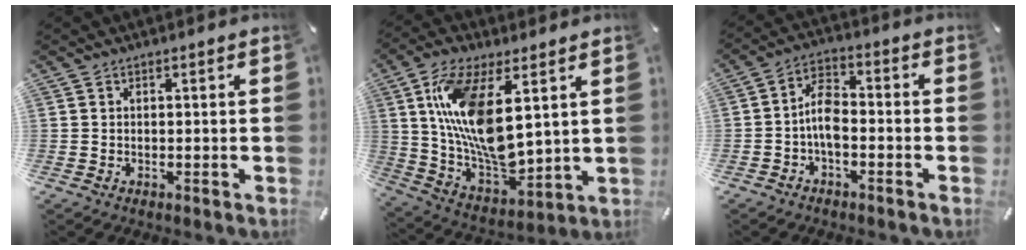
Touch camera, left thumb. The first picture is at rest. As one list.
[{"total": 18.1, "force": [6.5, 8.2, 14.7], "torque": [-0.309, -0.033, 0.111]}, {"total": 7.2, "force": [-2.2, 4.0, 5.5], "torque": [-0.111, 0.019, -0.041]}]